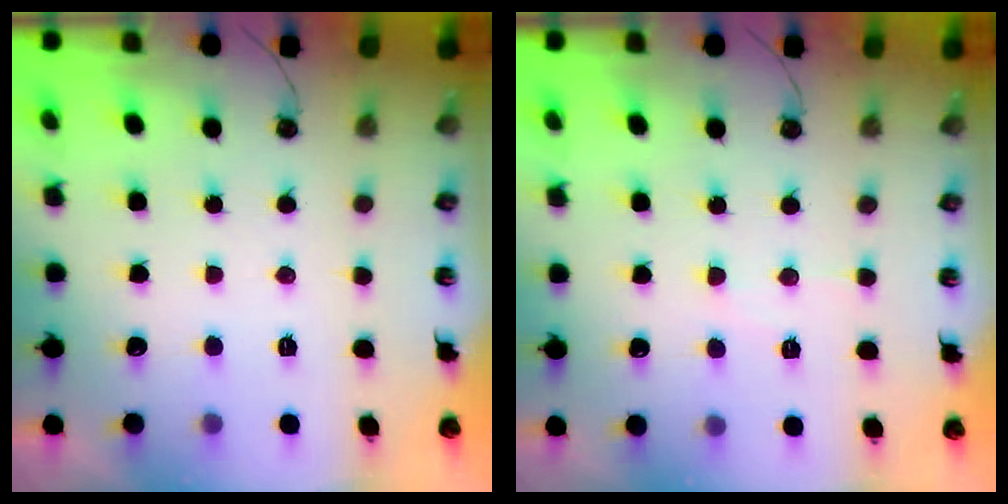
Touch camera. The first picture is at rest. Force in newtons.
{"total": 6.1, "press": 6.1, "slide": 0.8}